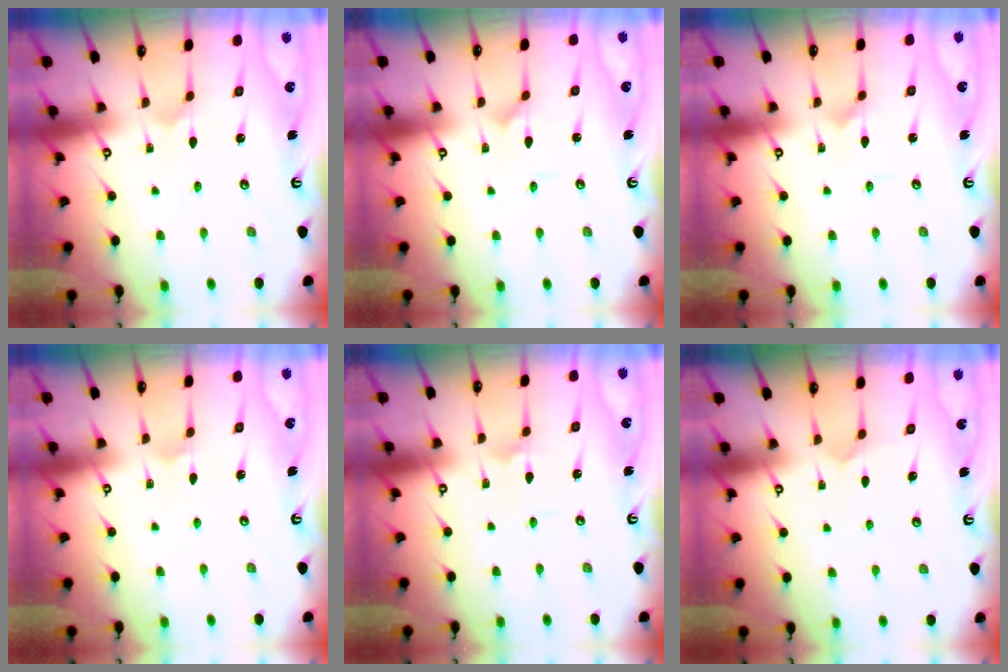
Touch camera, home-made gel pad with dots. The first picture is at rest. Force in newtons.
{"total": 0.9, "press": 0.9, "slide": 0.0}
{"total": 1.0, "press": 1.0, "slide": 0.0}
{"total": 2.3, "press": 2.3, "slide": 0.2}
{"total": 1.9, "press": 1.9, "slide": 0.2}
{"total": 2.8, "press": 2.7, "slide": 0.2}